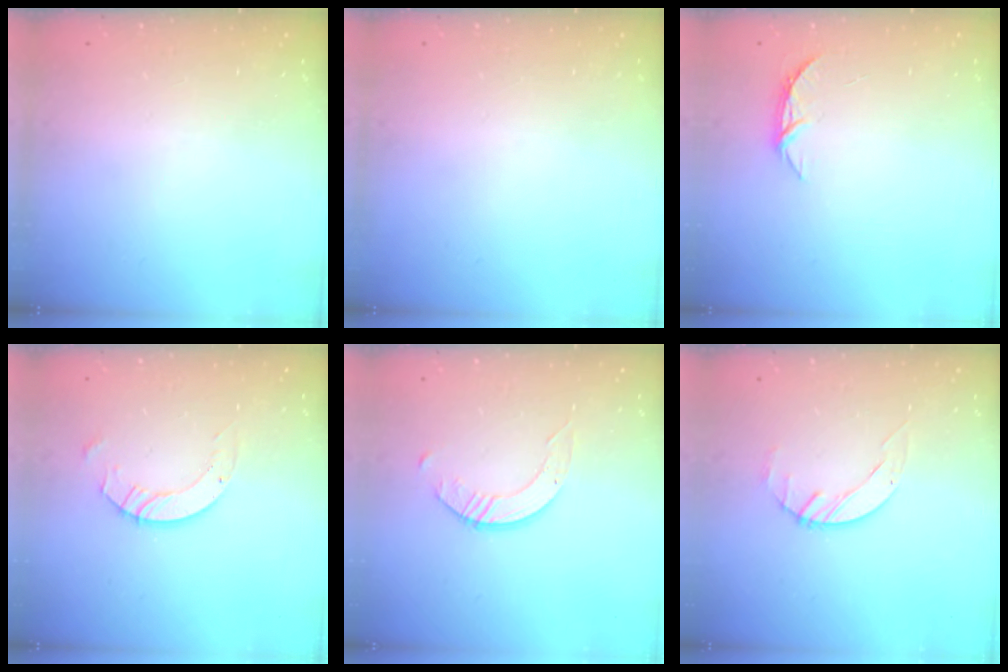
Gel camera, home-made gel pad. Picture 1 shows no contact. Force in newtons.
{"total": 0.0}
{"total": 5.7, "press": 5.6, "slide": 0.4}
{"total": 5.0, "press": 5.0, "slide": 0.3}
{"total": 3.1, "press": 3.1, "slide": 0.3}
{"total": 1.4, "press": 1.4, "slide": 0.2}